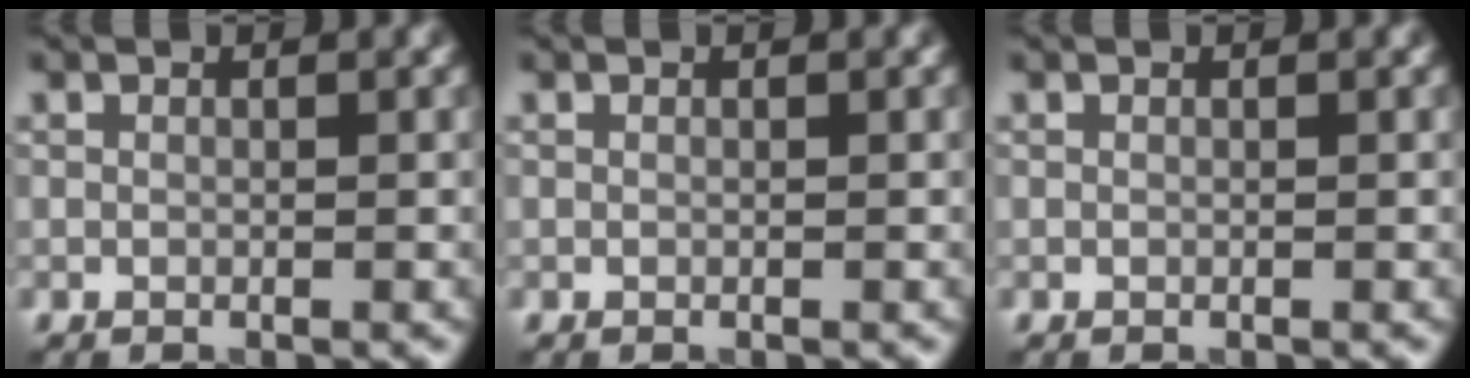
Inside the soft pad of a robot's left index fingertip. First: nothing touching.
{"total": 0.0}
{"total": 0.0}